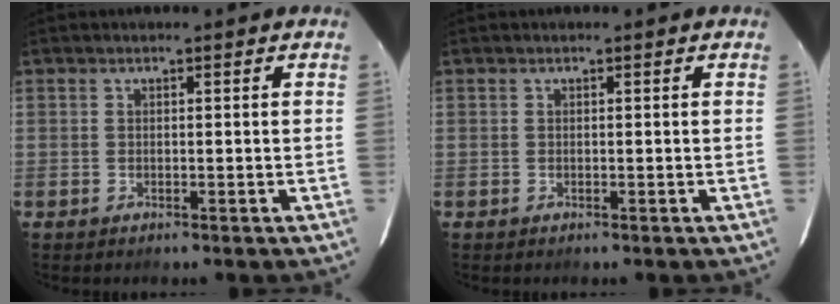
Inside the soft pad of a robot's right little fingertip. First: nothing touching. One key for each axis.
{"total": 0.0}